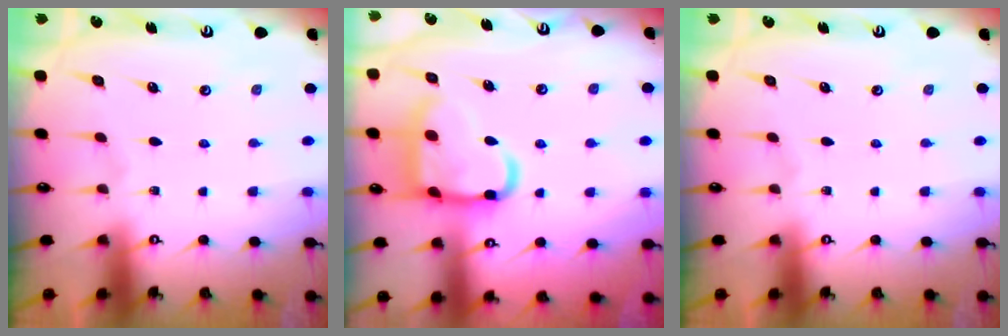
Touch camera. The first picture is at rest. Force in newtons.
{"total": 17.8, "press": 17.7, "slide": 1.5}
{"total": 0.0}